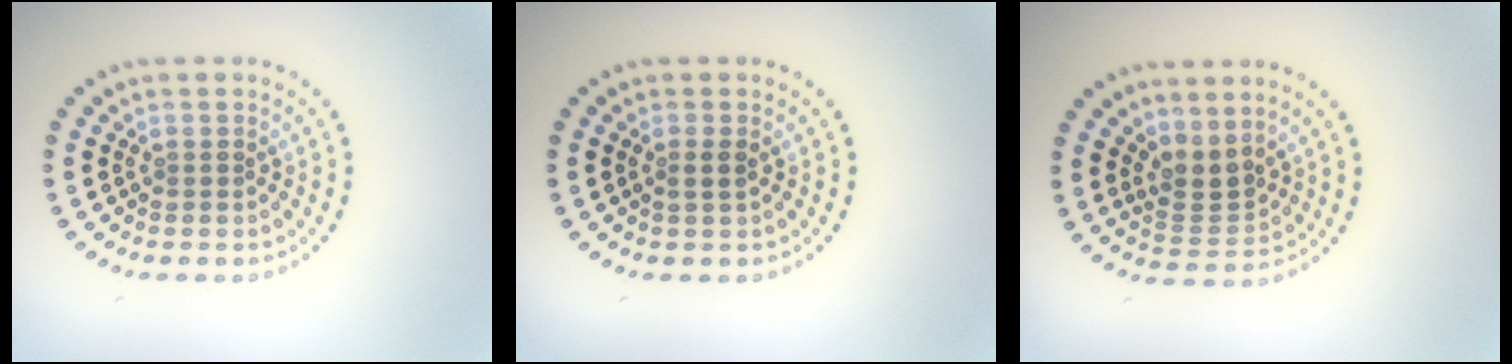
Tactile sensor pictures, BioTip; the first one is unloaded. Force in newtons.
{"total": 1.1, "press": 0.9, "slide": 0.6}
{"total": 2.5, "press": 1.9, "slide": 1.6}